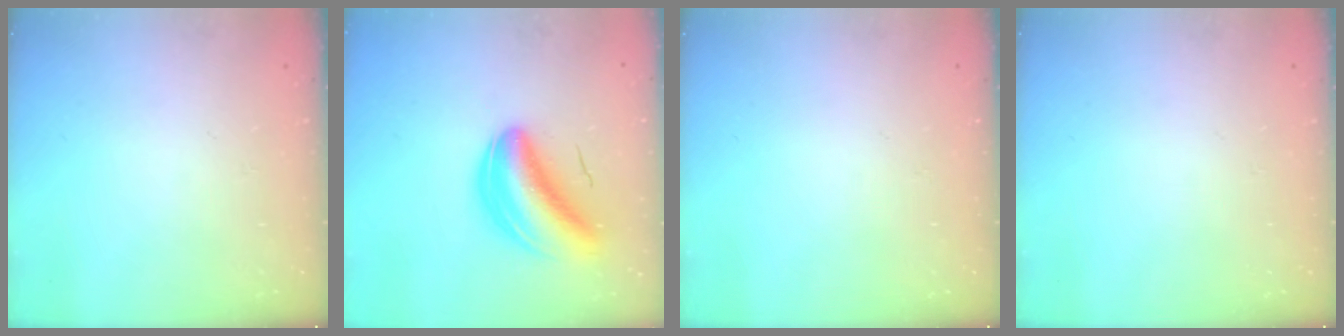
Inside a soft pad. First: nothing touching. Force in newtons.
{"total": 9.7, "press": 9.2, "slide": 3.2}
{"total": 0.0}
{"total": 0.0}